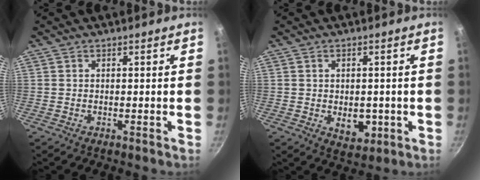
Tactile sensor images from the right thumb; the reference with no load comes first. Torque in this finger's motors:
{"motor_torque": [-0.26, 0.10, 0.19, 0.51, 0.00]}